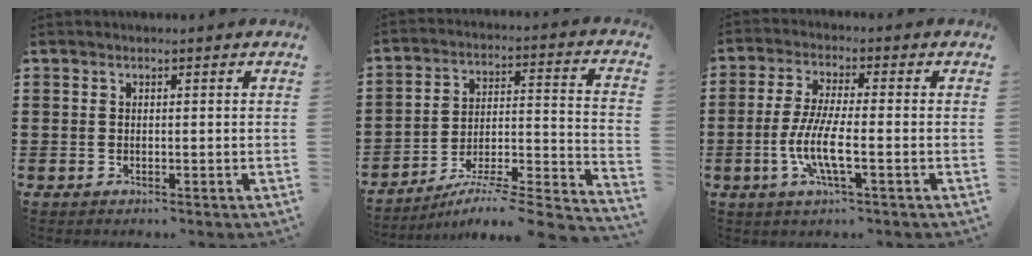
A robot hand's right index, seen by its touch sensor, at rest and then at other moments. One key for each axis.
{"total": 5.4, "fx": -4.3, "fy": -0.2, "fz": 3.2, "tx": -0.056, "ty": -0.020, "tz": -0.088}
{"total": 7.4, "fx": -2.3, "fy": 1.3, "fz": 6.9, "tx": -0.153, "ty": -0.015, "tz": -0.050}